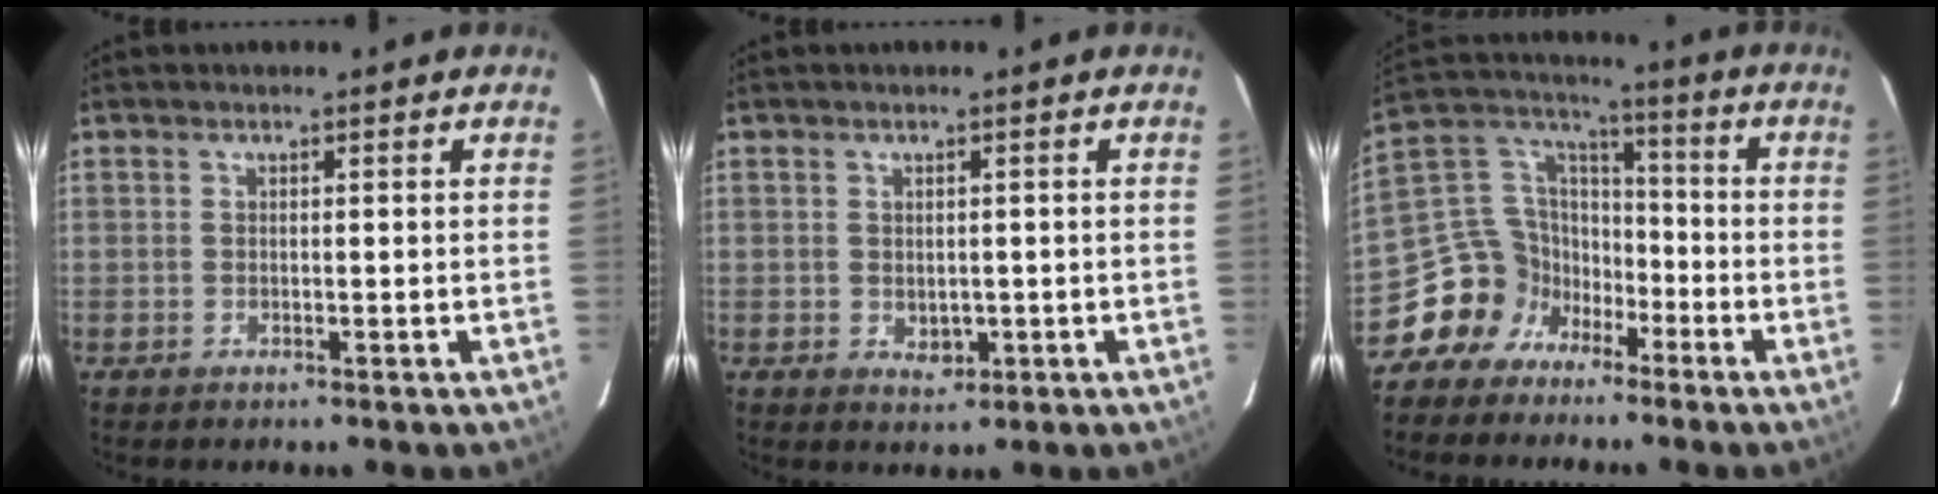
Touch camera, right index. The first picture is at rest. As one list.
[{"total": 2.6, "force": [-0.3, 2.1, 1.5], "torque": [-0.022, -0.003, 0.001]}, {"total": 12.0, "force": [-7.4, 9.1, 2.6], "torque": [-0.064, 0.054, -0.136]}]